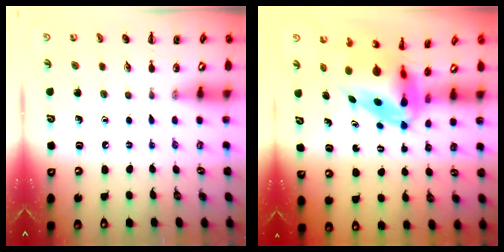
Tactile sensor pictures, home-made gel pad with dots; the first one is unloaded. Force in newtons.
{"total": 7.3, "press": 6.9, "slide": 2.3}